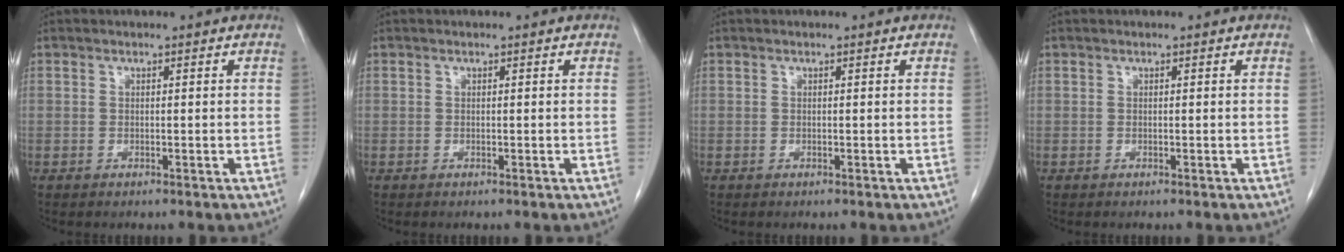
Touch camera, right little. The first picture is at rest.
{"total": 0.0}
{"total": 0.0}
{"total": 0.0}